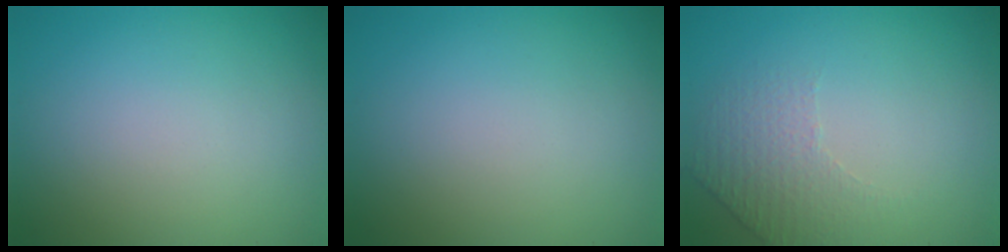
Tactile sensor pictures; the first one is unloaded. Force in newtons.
{"total": 0.0}
{"total": 1.7, "press": 1.3, "slide": 1.1}